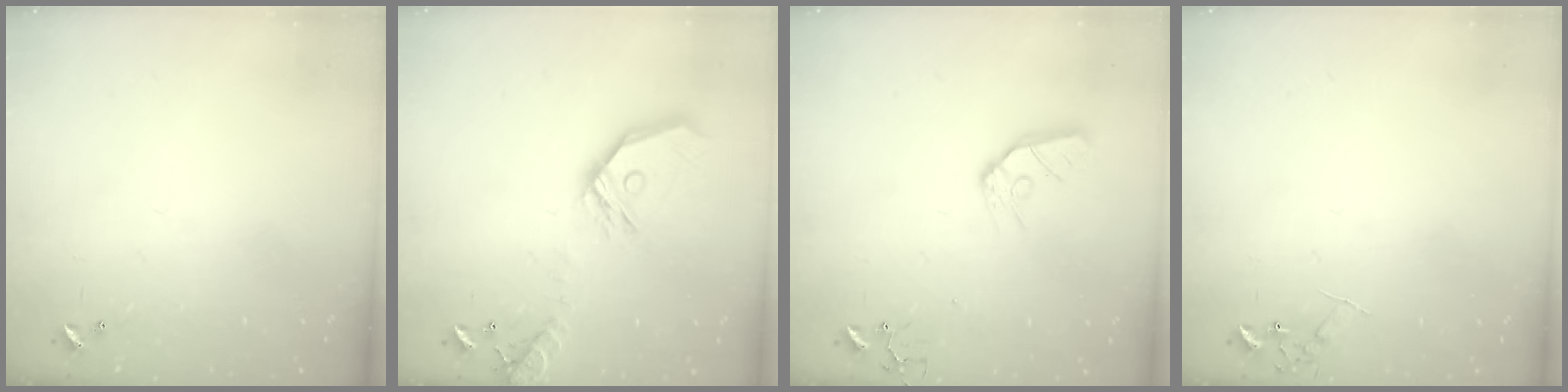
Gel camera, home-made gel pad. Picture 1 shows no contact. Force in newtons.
{"total": 17.0, "press": 16.8, "slide": 2.7}
{"total": 9.7, "press": 9.7, "slide": 0.9}
{"total": 7.0, "press": 7.0, "slide": 0.8}